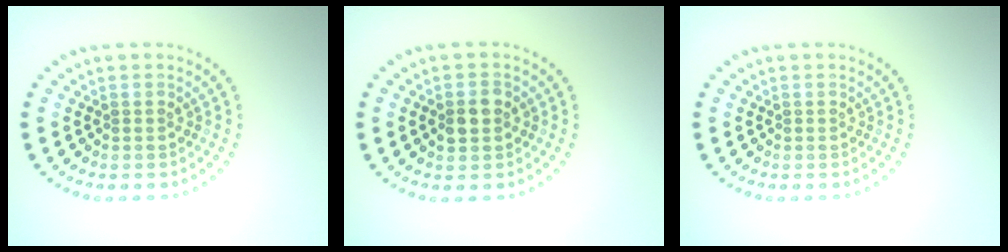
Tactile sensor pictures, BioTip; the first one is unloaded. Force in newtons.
{"total": 2.0, "press": 1.9, "slide": 0.1}
{"total": 0.0}